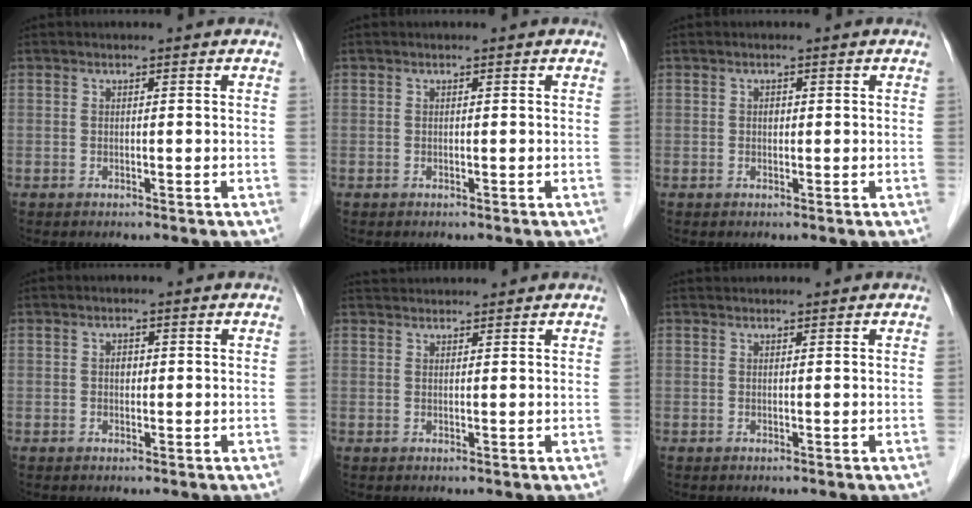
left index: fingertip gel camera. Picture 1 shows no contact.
{"total": 0.0}
{"total": 0.5, "force": [0.1, 0.4, 0.3], "torque": [-0.005, 0.002, 0.001]}
{"total": 1.0, "force": [0.1, 0.7, 0.6], "torque": [-0.010, 0.003, 0.000]}
{"total": 3.6, "force": [3.6, 0.4, 0.5], "torque": [-0.010, 0.035, 0.062]}
{"total": 1.5, "force": [1.5, 0.2, 0.2], "torque": [-0.006, 0.024, 0.028]}